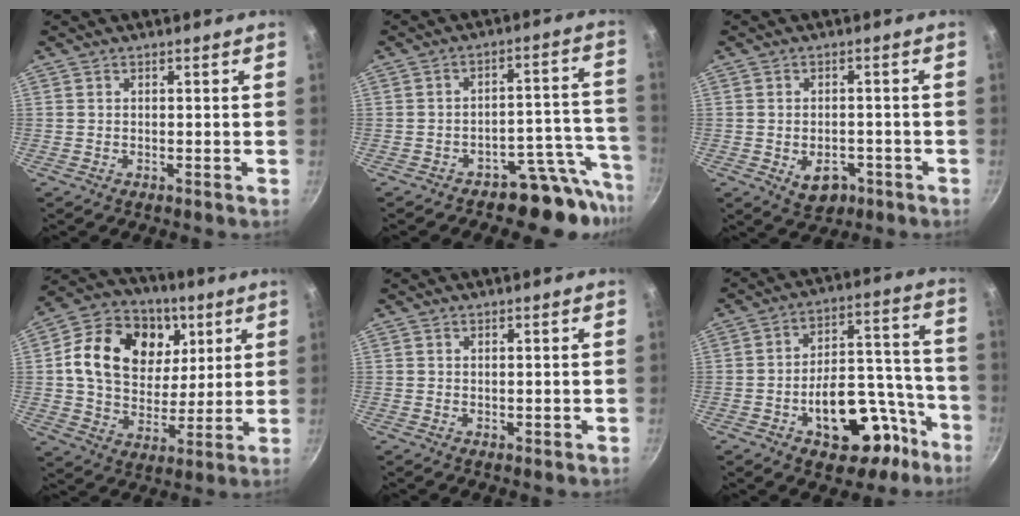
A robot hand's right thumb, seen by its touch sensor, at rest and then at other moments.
{"total": 10.2, "force": [-8.4, 4.8, 3.5], "torque": [0.032, 0.095, -0.120]}
{"total": 5.9, "force": [-2.3, 4.1, 3.6], "torque": [-0.032, 0.012, -0.022]}
{"total": 20.8, "force": [6.2, 15.5, 12.4], "torque": [-0.189, -0.010, 0.098]}
{"total": 0.6, "force": [0.3, 0.2, 0.4], "torque": [-0.001, -0.011, 0.002]}
{"total": 20.7, "force": [-9.6, 11.9, 13.9], "torque": [-0.142, 0.082, -0.126]}